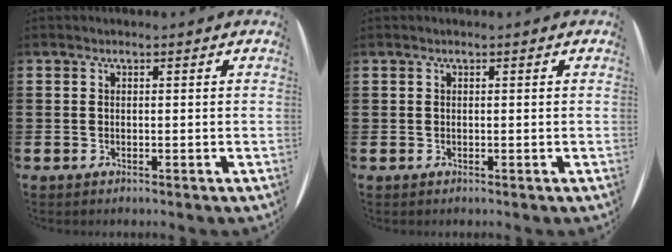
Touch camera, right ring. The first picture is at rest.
{"total": 0.0}